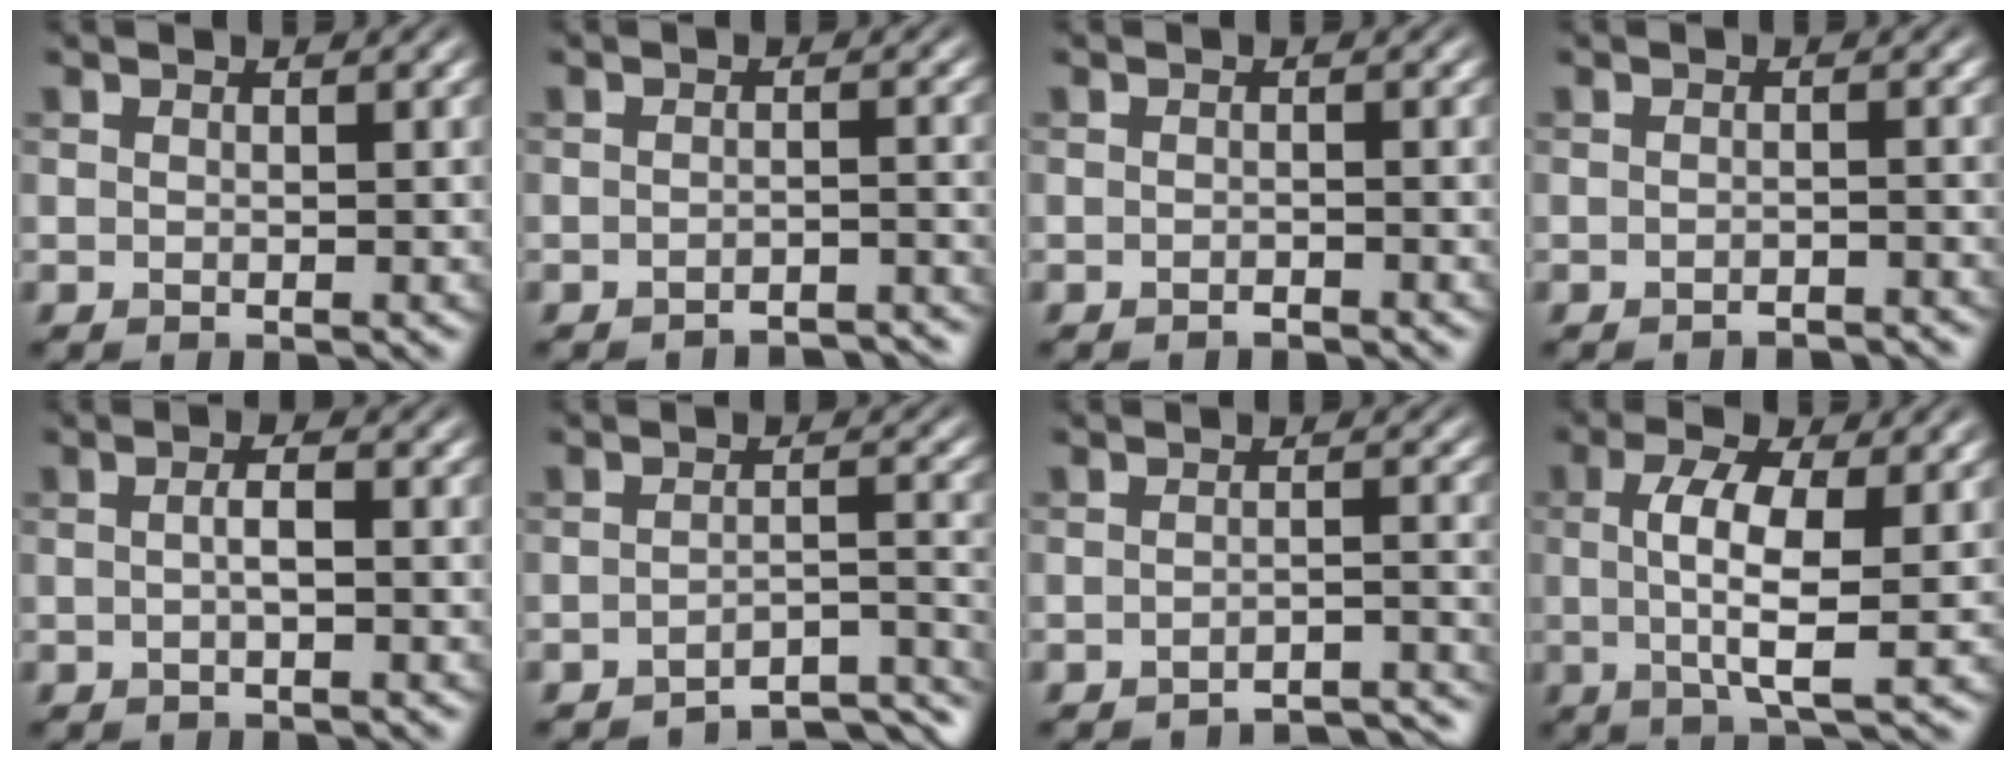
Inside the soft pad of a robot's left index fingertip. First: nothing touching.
{"total": 3.6, "force": [-3.5, 0.3, 0.8], "torque": [-0.003, 0.004, -0.046]}
{"total": 0.7, "force": [-0.6, 0.1, 0.3], "torque": [-0.002, 0.002, -0.011]}
{"total": 1.9, "force": [-1.9, 0.1, 0.4], "torque": [0.003, 0.005, -0.026]}
{"total": 1.6, "force": [0.0, 0.3, 1.6], "torque": [-0.027, 0.002, -0.001]}
{"total": 5.7, "force": [-5.2, 1.0, 2.0], "torque": [-0.017, -0.004, -0.068]}
{"total": 4.9, "force": [-4.7, 0.7, 1.2], "torque": [-0.013, 0.000, -0.058]}
{"total": 5.9, "force": [0.3, 1.7, 5.7], "torque": [-0.100, -0.002, 0.002]}